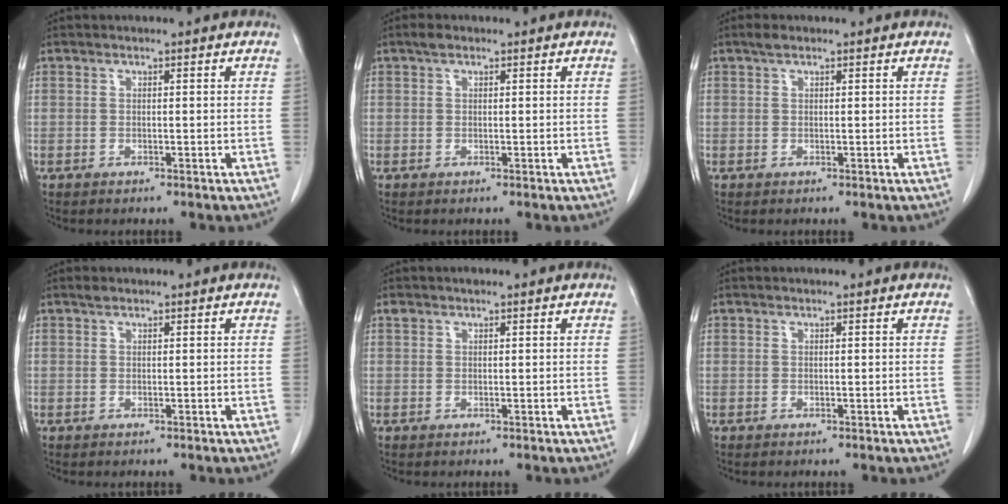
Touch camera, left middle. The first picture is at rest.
{"total": 1.1, "force": [0.7, 0.5, 0.5], "torque": [-0.011, 0.008, 0.011]}
{"total": 1.2, "force": [0.9, 0.4, 0.6], "torque": [-0.014, 0.009, 0.015]}
{"total": 0.7, "force": [0.6, 0.3, 0.2], "torque": [-0.007, 0.004, 0.011]}
{"total": 0.8, "force": [0.6, 0.4, 0.4], "torque": [-0.011, 0.017, 0.013]}
{"total": 0.0}